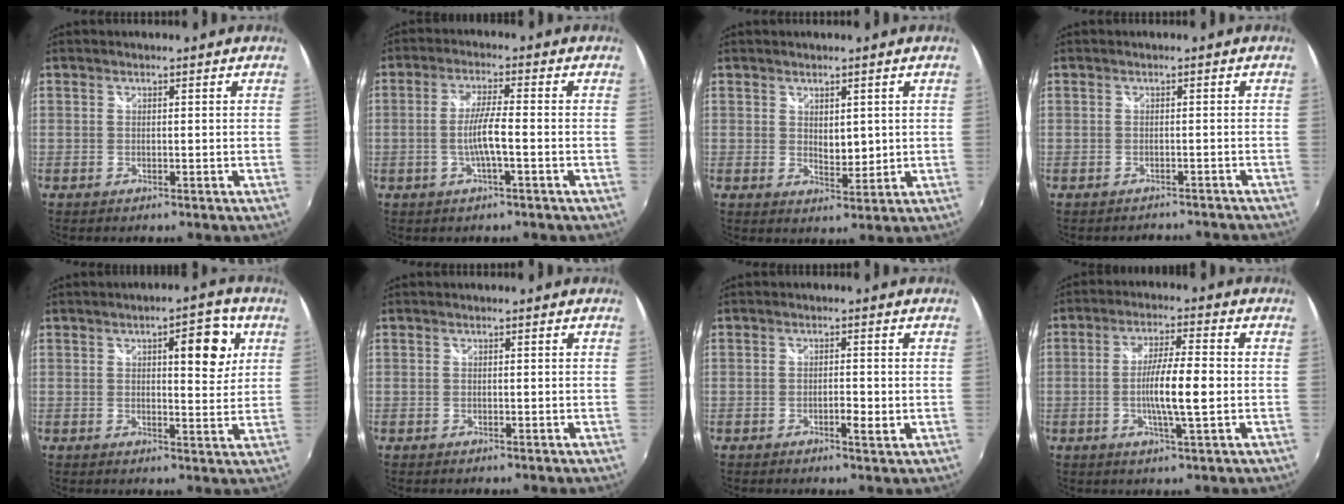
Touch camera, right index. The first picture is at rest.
{"total": 5.0, "force": [-1.6, -0.2, 4.7], "torque": [-0.092, 0.000, -0.030]}
{"total": 3.1, "force": [1.0, 1.9, 2.2], "torque": [-0.031, -0.002, 0.018]}
{"total": 5.6, "force": [-5.2, 1.5, 1.6], "torque": [-0.034, -0.010, -0.063]}
{"total": 8.2, "force": [3.0, 2.9, 7.0], "torque": [-0.085, 0.012, 0.040]}
{"total": 0.0}
{"total": 2.2, "force": [-0.7, 0.5, 2.0], "torque": [-0.035, -0.001, -0.012]}
{"total": 7.8, "force": [-1.3, 0.6, 7.7], "torque": [-0.137, -0.003, -0.025]}